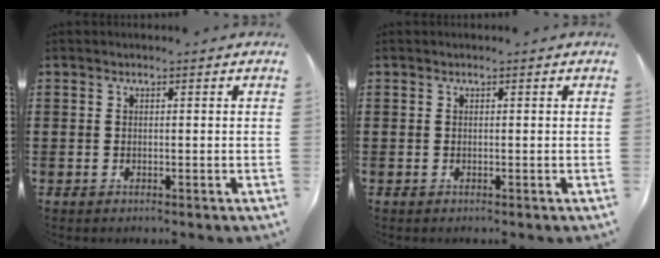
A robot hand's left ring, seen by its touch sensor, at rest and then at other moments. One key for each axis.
{"total": 0.0}